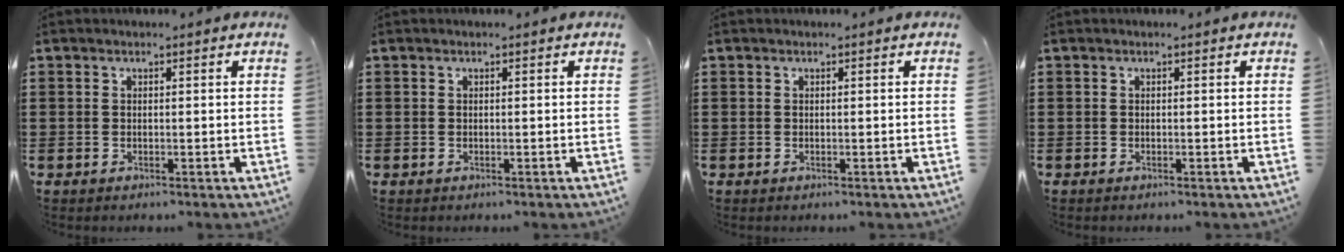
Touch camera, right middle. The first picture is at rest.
{"total": 0.0}
{"total": 0.0}
{"total": 0.0}